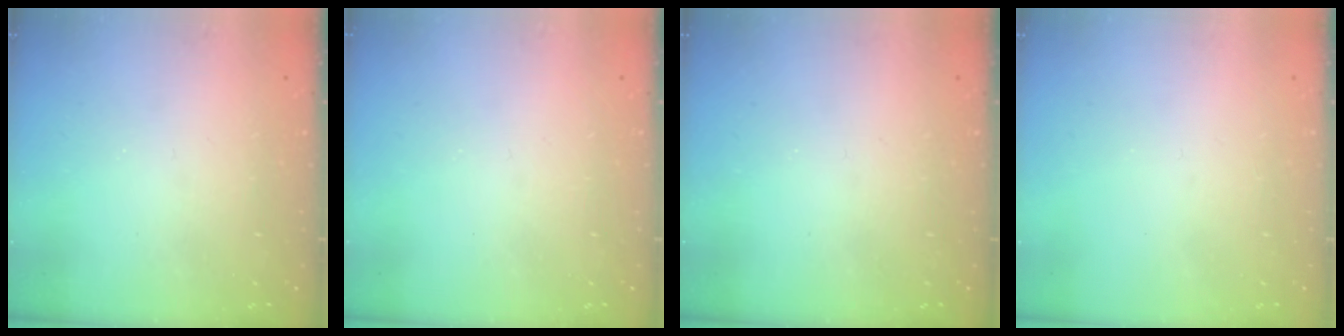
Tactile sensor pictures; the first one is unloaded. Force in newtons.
{"total": 0.0}
{"total": 0.0}
{"total": 0.0}